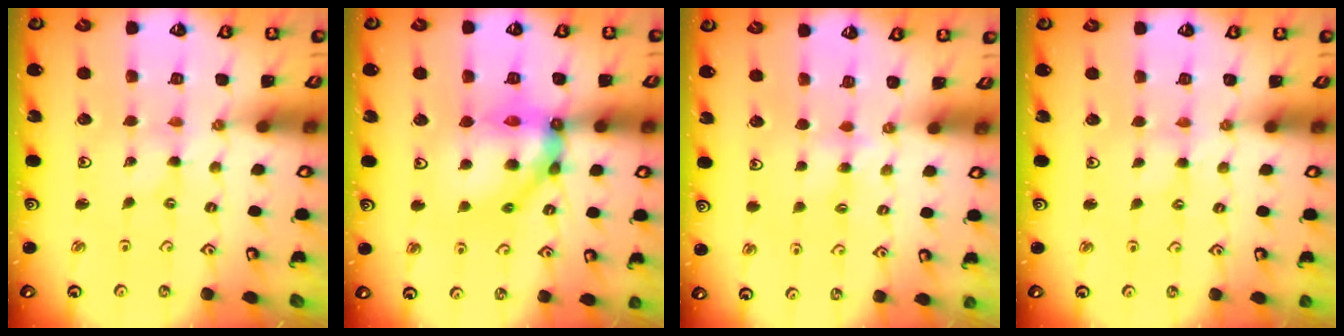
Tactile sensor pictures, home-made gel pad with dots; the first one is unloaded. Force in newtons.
{"total": 15.3, "press": 15.2, "slide": 1.8}
{"total": 3.8, "press": 3.8, "slide": 0.6}
{"total": 1.4, "press": 1.4, "slide": 0.4}